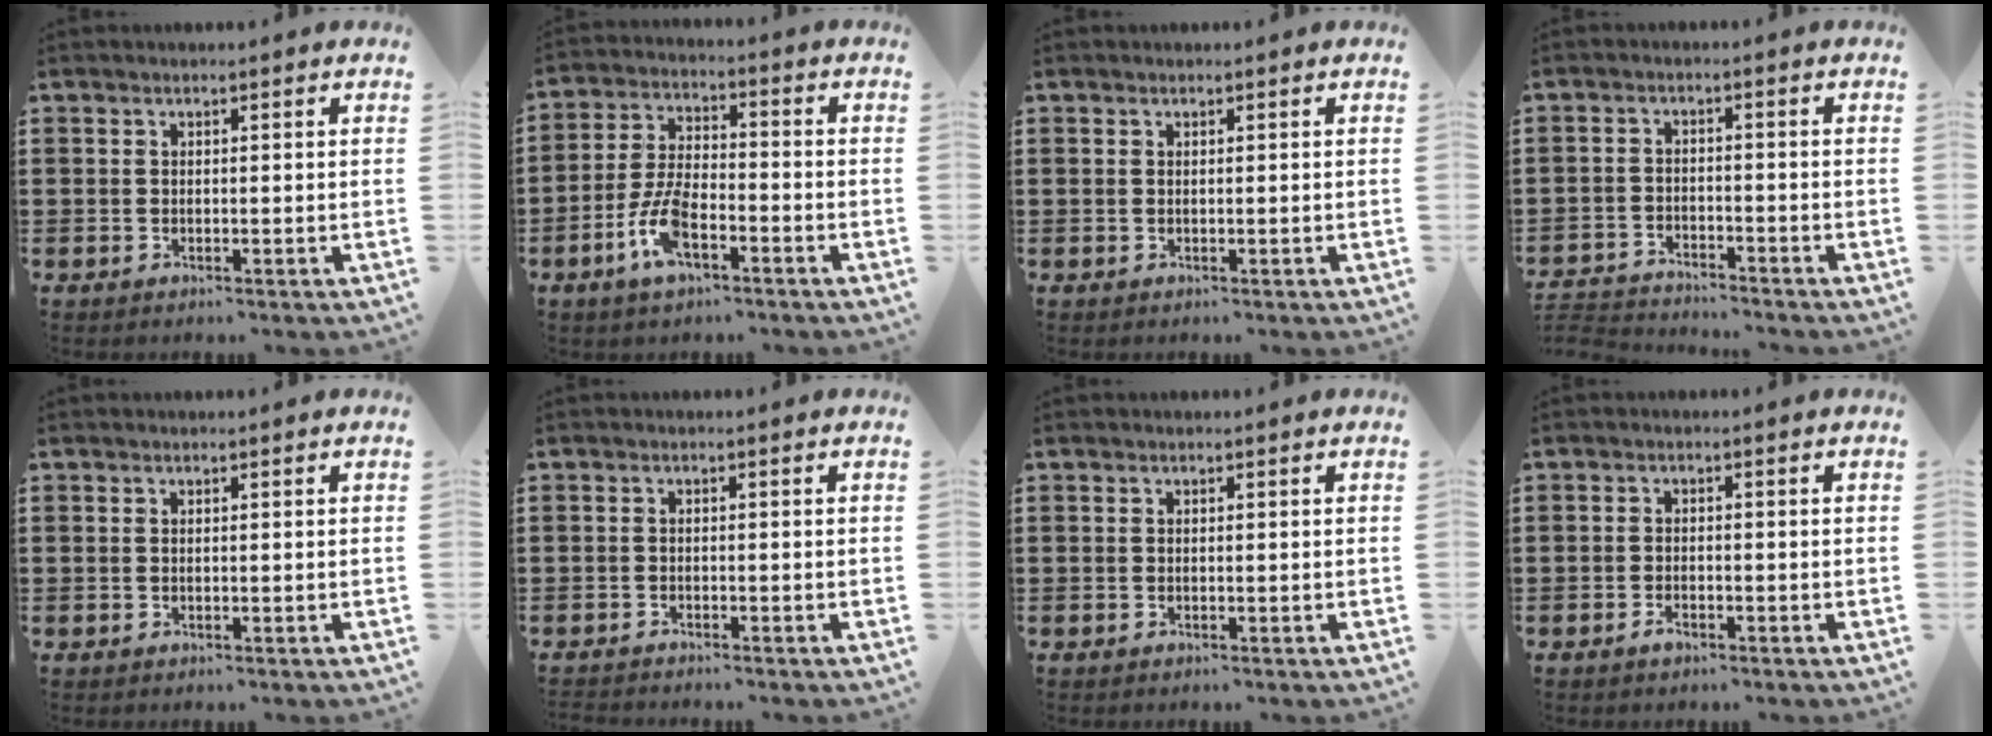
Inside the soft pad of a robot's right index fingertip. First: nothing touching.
{"total": 7.8, "force": [-4.0, 3.1, 6.0], "torque": [-0.145, -0.004, -0.080]}
{"total": 0.0}
{"total": 3.3, "force": [-3.3, 0.1, -0.3], "torque": [-0.003, -0.001, -0.072]}
{"total": 0.0}
{"total": 1.2, "force": [-1.2, -0.1, -0.2], "torque": [0.001, 0.002, -0.026]}
{"total": 0.0}
{"total": 1.3, "force": [-1.0, 0.6, 0.6], "torque": [-0.013, -0.002, -0.018]}